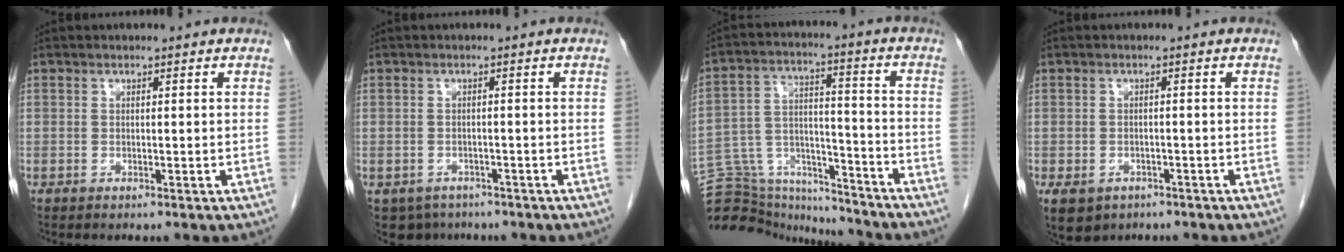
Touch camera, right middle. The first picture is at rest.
{"total": 4.2, "force": [-3.0, 2.9, 0.4], "torque": [-0.006, 0.001, -0.042]}
{"total": 17.4, "force": [-16.6, 4.2, 3.1], "torque": [-0.069, 0.045, -0.262]}
{"total": 8.0, "force": [-4.7, 5.7, 3.0], "torque": [-0.074, -0.002, -0.062]}